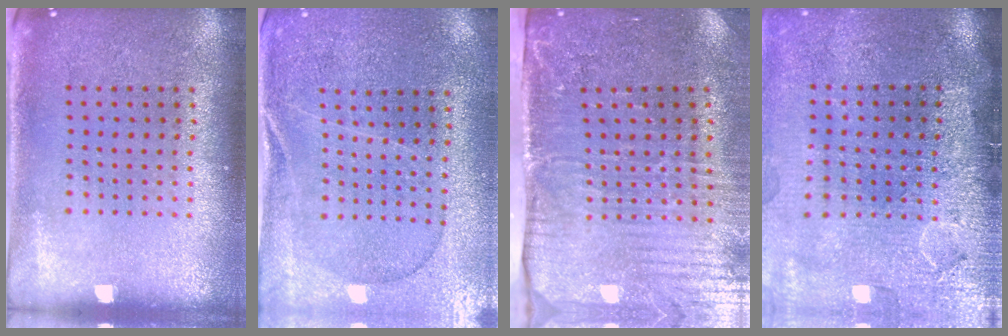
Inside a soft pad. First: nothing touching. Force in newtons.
{"total": 0.5, "press": 0.4, "slide": 0.4}
{"total": 4.5, "press": 3.7, "slide": 2.4}
{"total": 4.4, "press": 3.6, "slide": 2.5}